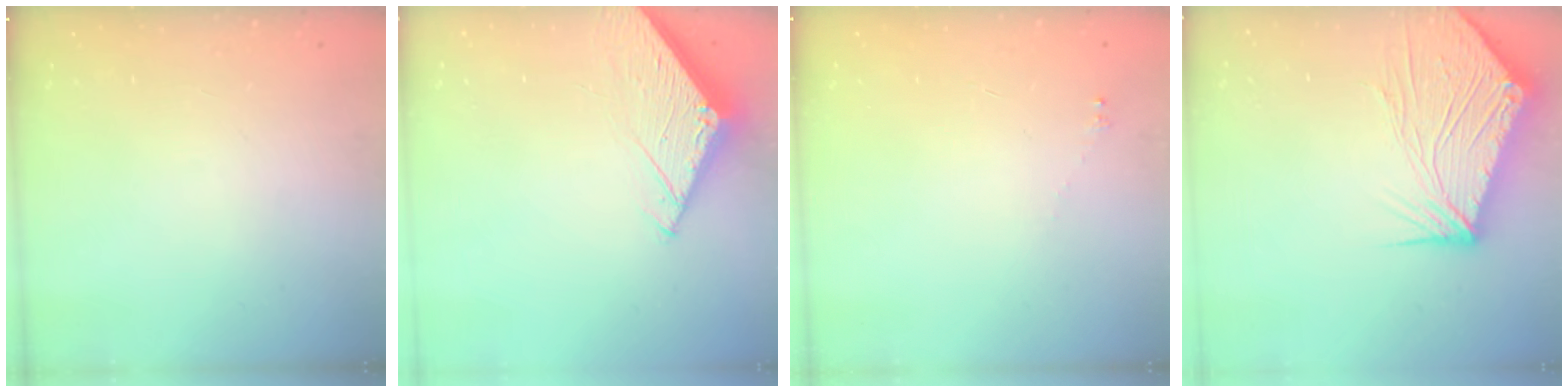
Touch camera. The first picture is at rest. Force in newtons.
{"total": 5.0, "press": 4.9, "slide": 0.5}
{"total": 1.7, "press": 1.6, "slide": 0.2}
{"total": 15.8, "press": 15.7, "slide": 2.1}